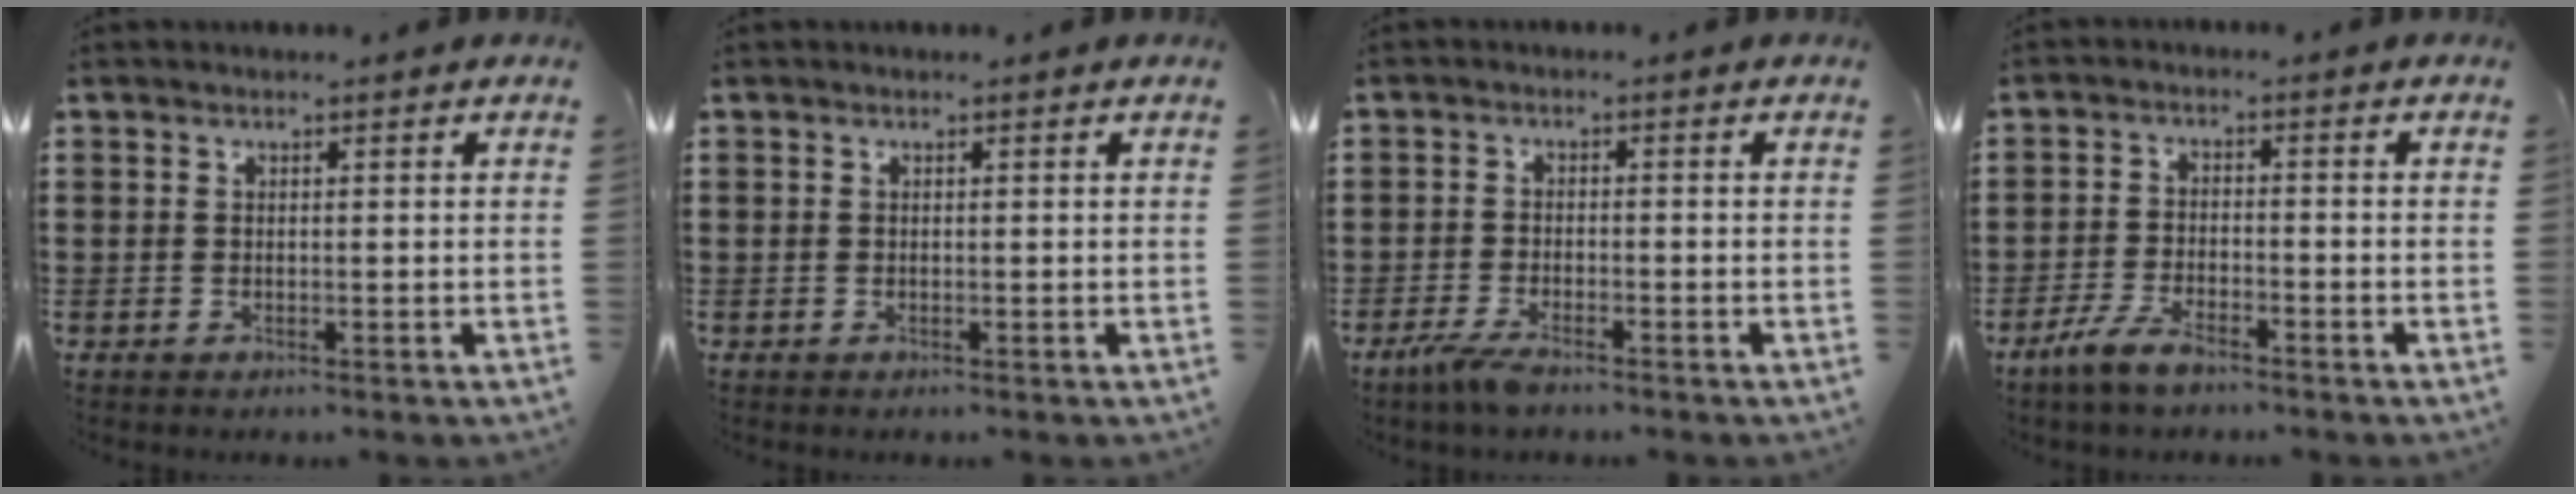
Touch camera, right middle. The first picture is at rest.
{"total": 0.0}
{"total": 3.2, "force": [-2.3, 0.3, 2.1], "torque": [-0.057, -0.011, -0.047]}
{"total": 4.5, "force": [-3.4, 1.1, 2.8], "torque": [-0.072, -0.003, -0.071]}